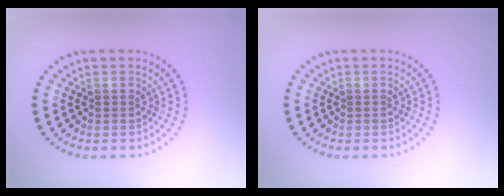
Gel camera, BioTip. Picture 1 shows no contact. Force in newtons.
{"total": 0.0}